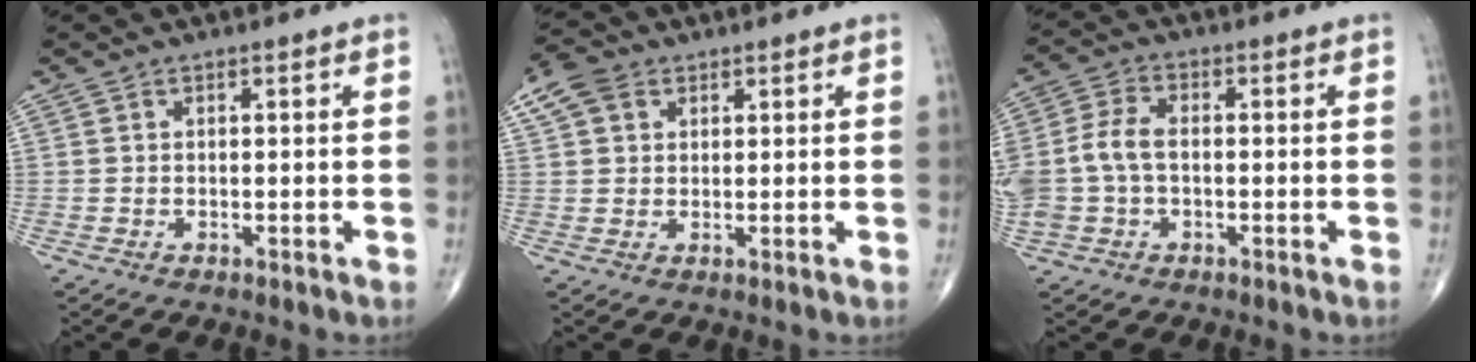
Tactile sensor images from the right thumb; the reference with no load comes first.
{"total": 5.7, "force": [2.6, 4.2, 2.8], "torque": [-0.049, 0.009, 0.049]}
{"total": 9.3, "force": [-0.6, 6.0, 7.0], "torque": [-0.162, 0.025, -0.015]}